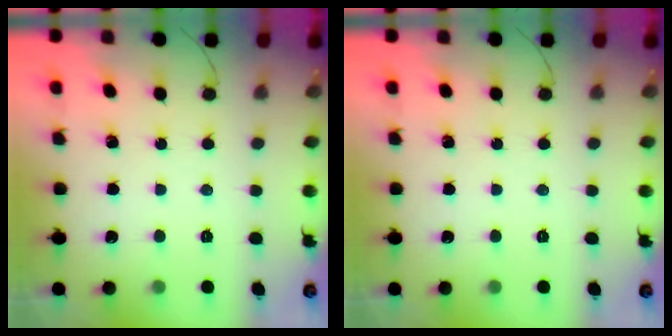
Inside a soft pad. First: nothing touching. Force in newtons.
{"total": 0.0}